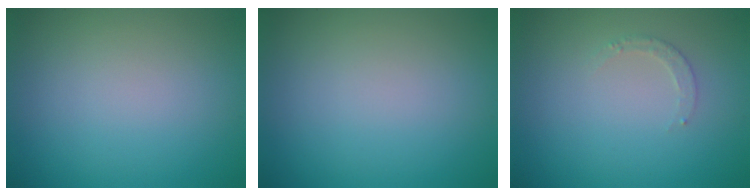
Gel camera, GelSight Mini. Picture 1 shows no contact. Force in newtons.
{"total": 0.0}
{"total": 1.3, "press": 1.2, "slide": 0.2}